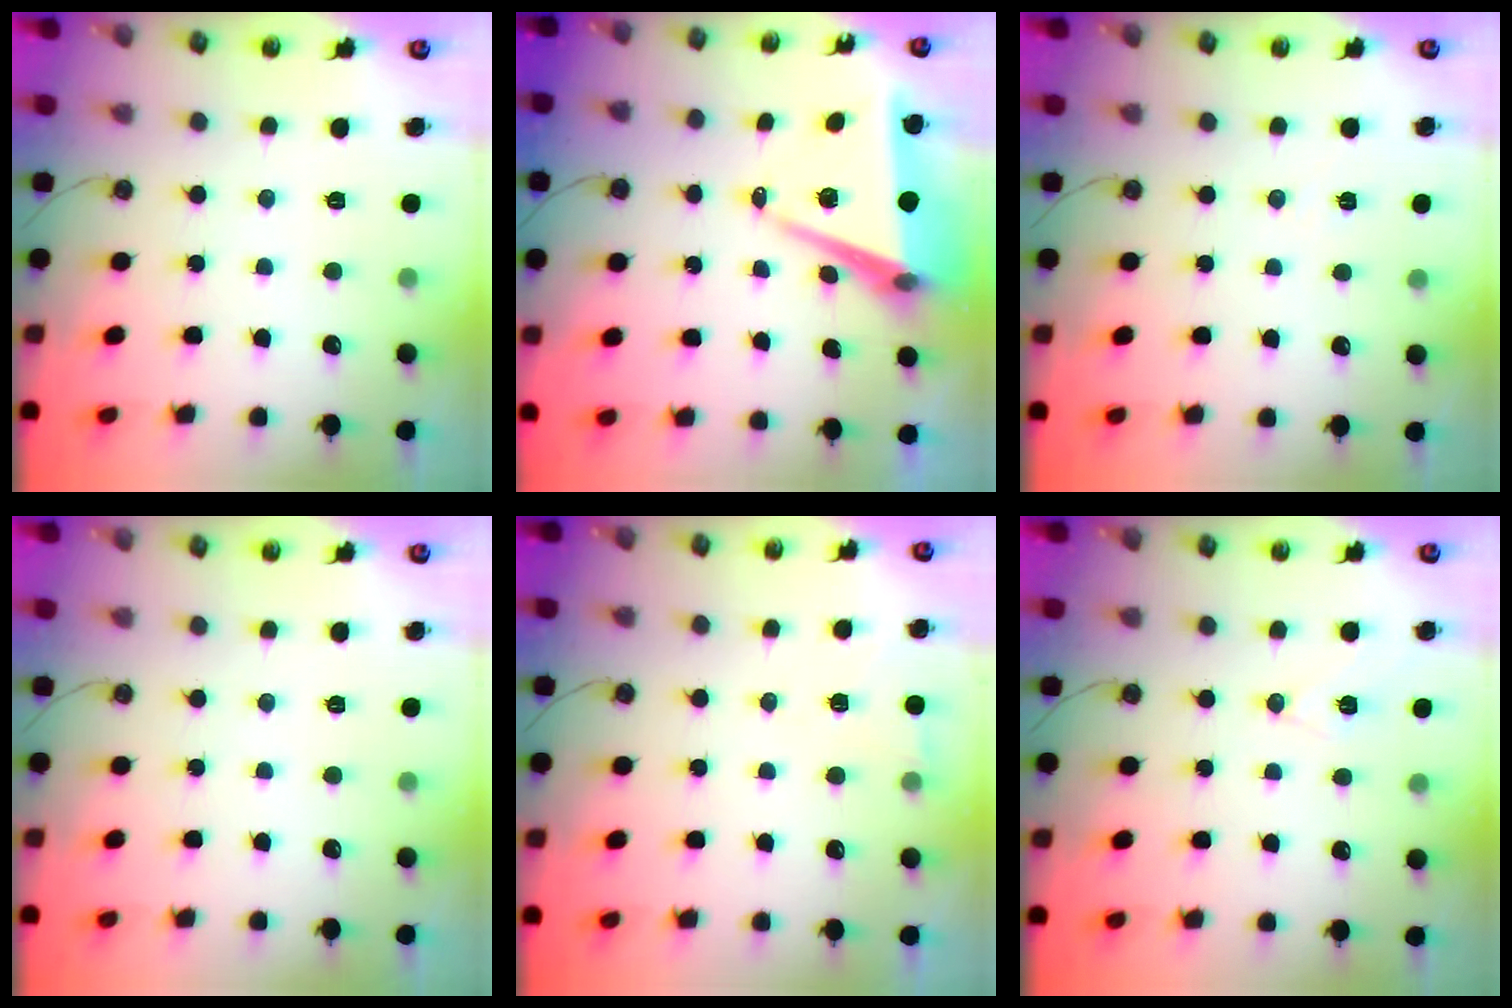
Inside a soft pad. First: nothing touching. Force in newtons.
{"total": 8.9, "press": 7.8, "slide": 4.3}
{"total": 4.9, "press": 2.4, "slide": 4.3}
{"total": 0.0}
{"total": 5.2, "press": 5.2, "slide": 0.2}
{"total": 7.5, "press": 6.6, "slide": 3.6}